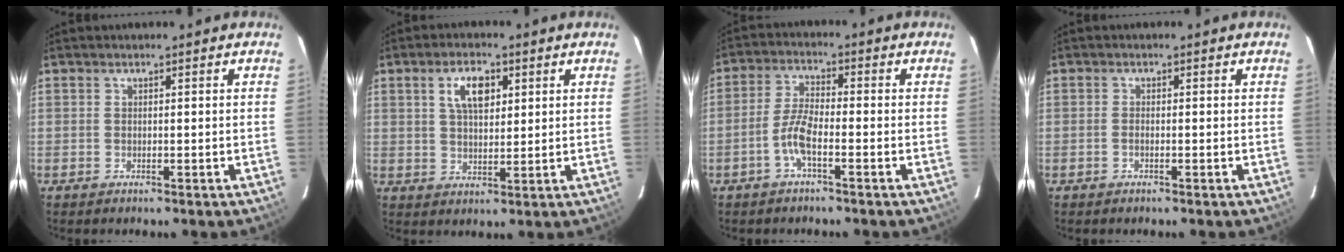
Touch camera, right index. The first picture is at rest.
{"total": 6.5, "force": [2.5, 3.1, 5.1], "torque": [-0.089, 0.012, 0.047]}
{"total": 5.3, "force": [-2.5, 1.2, 4.5], "torque": [-0.100, 0.007, -0.052]}
{"total": 0.8, "force": [-0.4, 0.4, 0.6], "torque": [-0.014, 0.001, -0.008]}